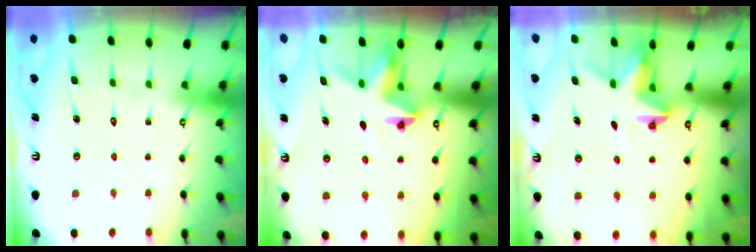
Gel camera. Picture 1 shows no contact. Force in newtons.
{"total": 4.6, "press": 4.6, "slide": 0.2}
{"total": 3.4, "press": 3.3, "slide": 0.3}